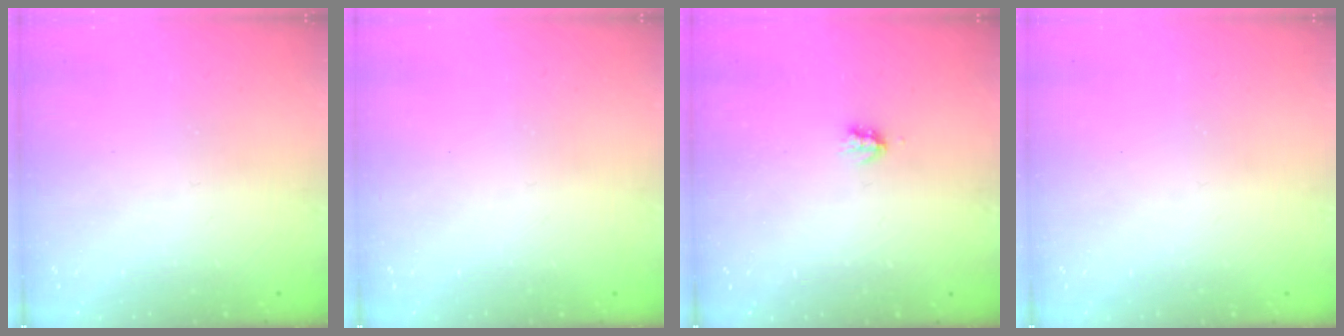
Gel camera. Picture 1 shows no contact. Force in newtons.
{"total": 0.0}
{"total": 1.9, "press": 1.8, "slide": 0.4}
{"total": 0.0}